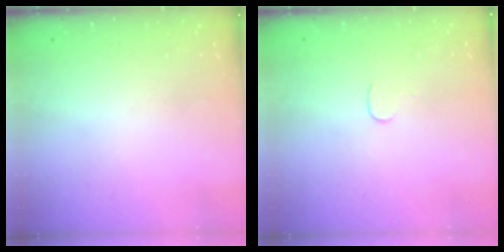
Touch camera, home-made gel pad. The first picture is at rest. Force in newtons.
{"total": 3.5, "press": 3.5, "slide": 0.3}